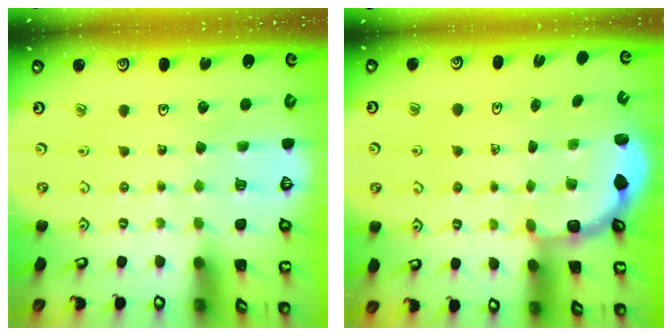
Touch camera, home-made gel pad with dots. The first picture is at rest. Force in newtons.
{"total": 3.1, "press": 2.4, "slide": 1.9}